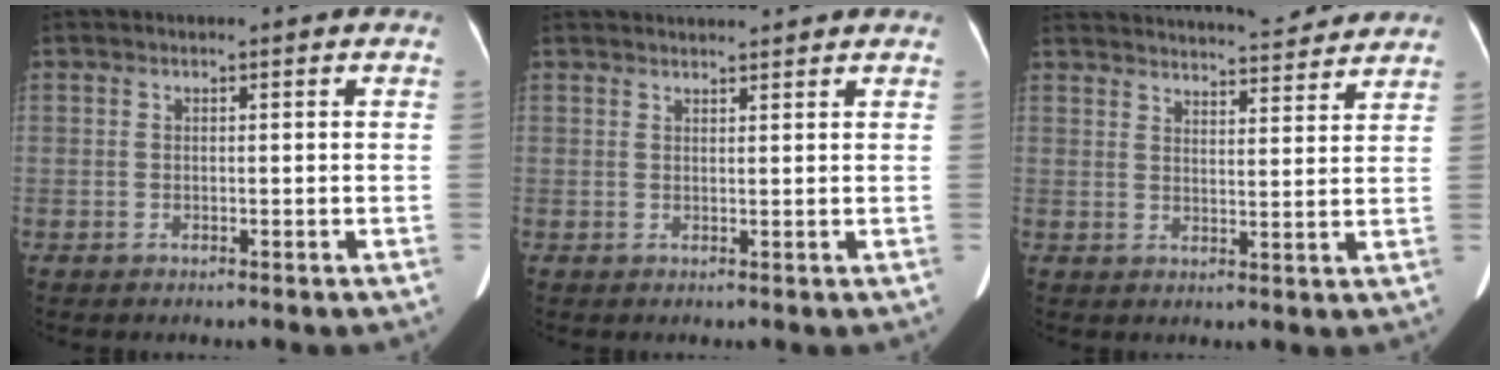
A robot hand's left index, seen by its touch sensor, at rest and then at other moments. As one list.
[{"total": 4.9, "force": [4.8, 0.3, 1.1], "torque": [-0.016, 0.029, 0.061]}, {"total": 16.7, "force": [15.9, 1.8, 4.9], "torque": [-0.074, 0.011, 0.212]}]